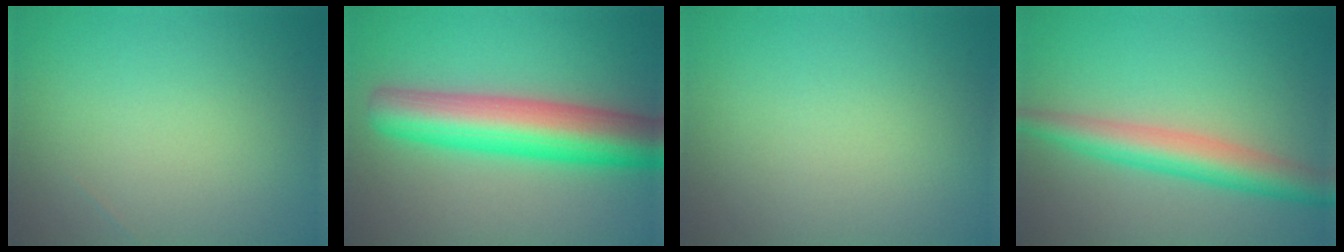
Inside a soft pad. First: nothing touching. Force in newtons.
{"total": 9.1, "press": 9.1, "slide": 0.2}
{"total": 0.0}
{"total": 4.7, "press": 4.7, "slide": 0.1}